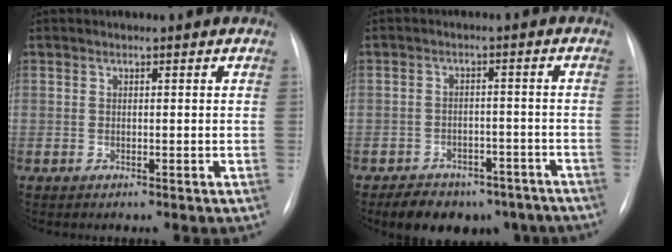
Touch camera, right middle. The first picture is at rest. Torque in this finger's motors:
{"motor_torque": [0.19, -0.28, 0.14, 0.07]}